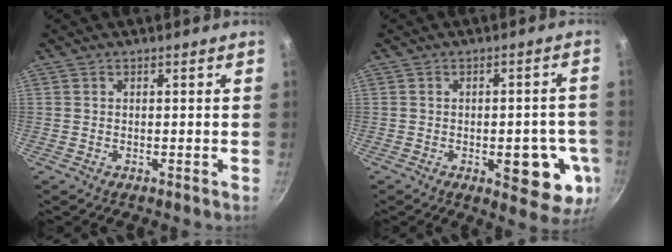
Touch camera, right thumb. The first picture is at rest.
{"total": 11.6, "force": [-3.0, 5.1, 10.0], "torque": [-0.085, 0.003, -0.034]}